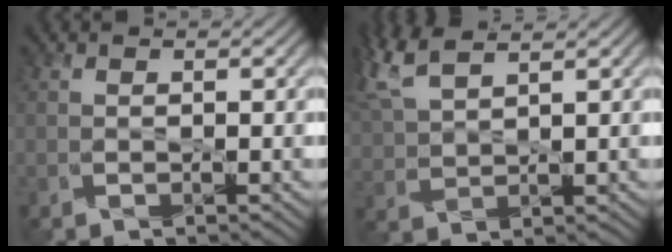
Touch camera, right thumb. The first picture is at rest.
{"total": 6.8, "force": [5.1, 1.6, 4.2], "torque": [-0.127, 0.024, 0.108]}